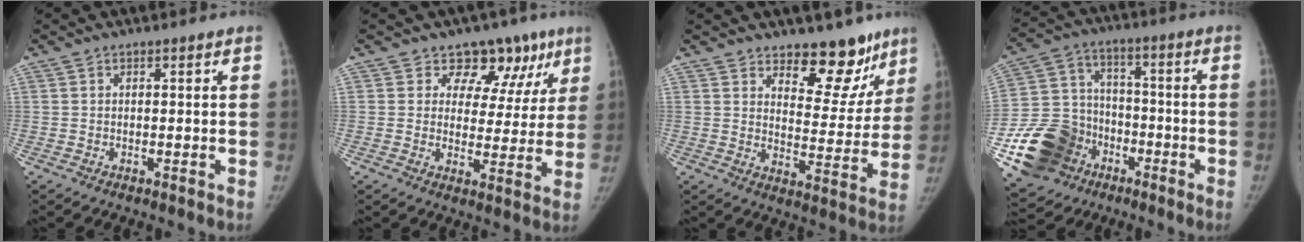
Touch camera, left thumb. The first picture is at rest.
{"total": 11.6, "force": [7.4, 8.2, 3.5], "torque": [0.016, -0.024, 0.081]}
{"total": 12.4, "force": [9.2, 6.2, 5.6], "torque": [-0.014, -0.066, 0.135]}
{"total": 19.7, "force": [-8.4, 15.7, 8.5], "torque": [-0.150, 0.062, -0.138]}